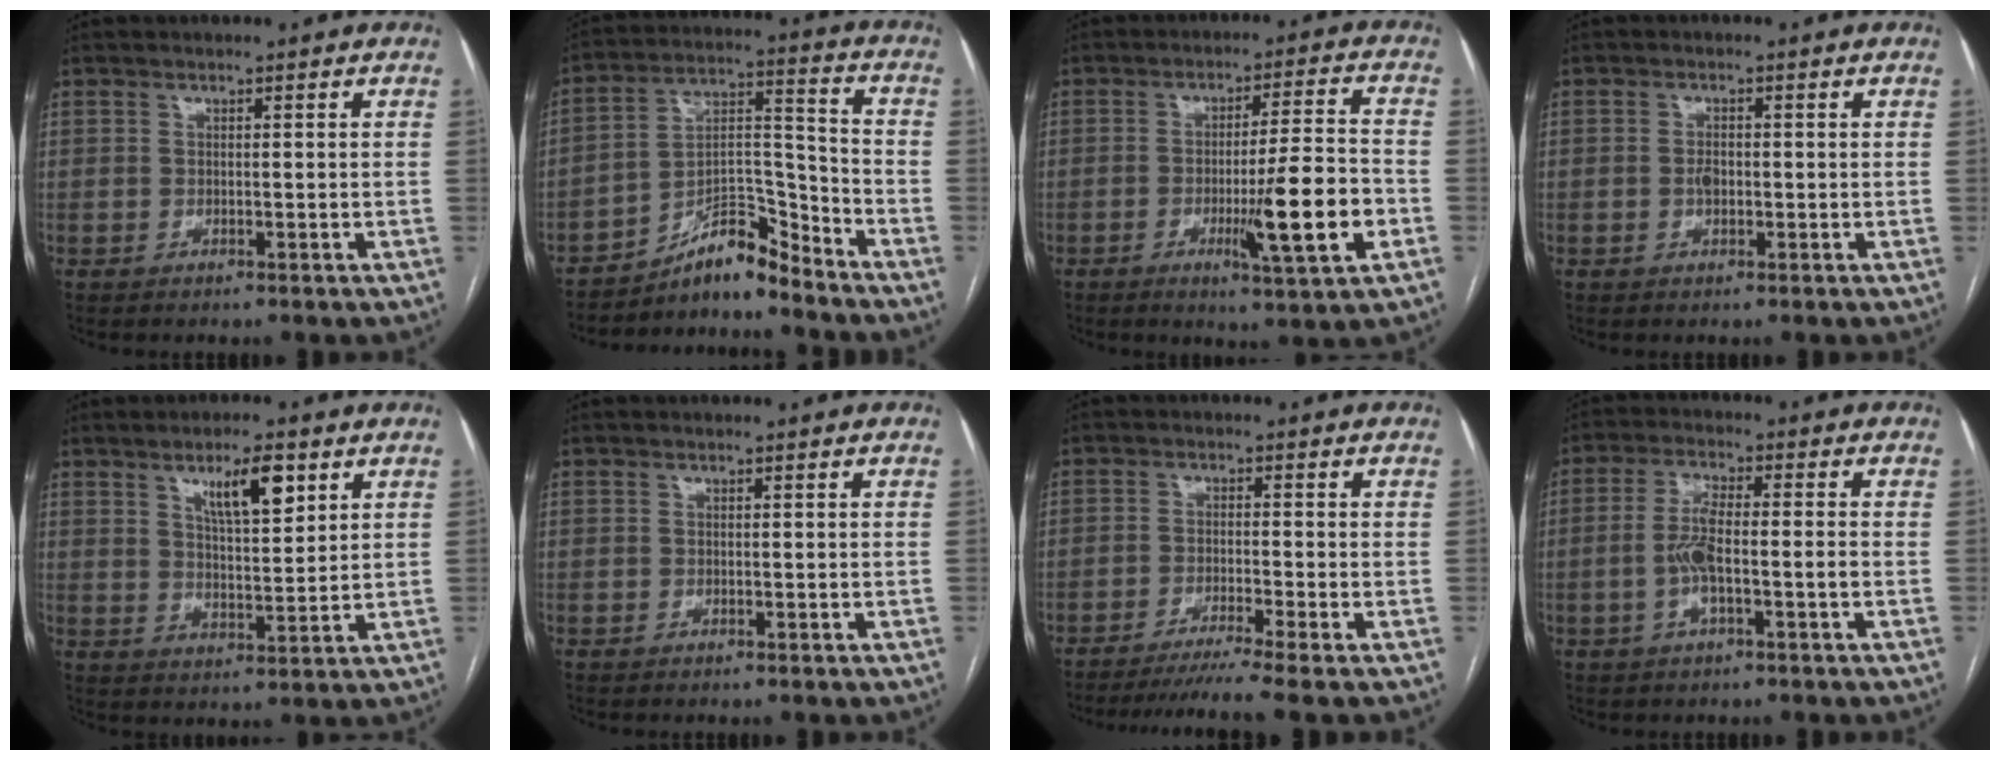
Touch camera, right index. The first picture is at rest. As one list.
[{"total": 8.2, "force": [-7.7, 1.5, 2.6], "torque": [-0.039, 0.043, -0.133]}, {"total": 12.0, "force": [-3.8, -0.1, 11.4], "torque": [-0.177, -0.014, -0.058]}, {"total": 1.6, "force": [-0.4, 0.8, 1.4], "torque": [-0.025, 0.002, -0.005]}, {"total": 7.7, "force": [4.1, 1.8, 6.3], "torque": [-0.108, -0.001, 0.073]}, {"total": 0.0}, {"total": 7.4, "force": [-6.2, -2.5, 3.2], "torque": [-0.042, -0.024, -0.100]}, {"total": 5.9, "force": [-1.5, 0.9, 5.6], "torque": [-0.121, 0.011, -0.029]}]